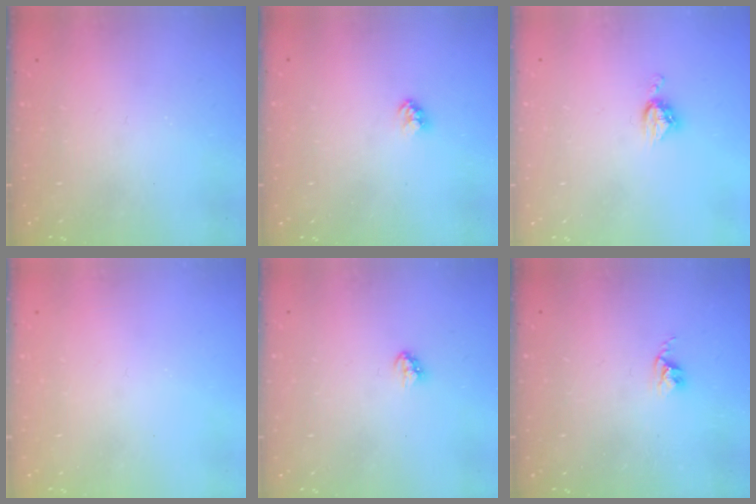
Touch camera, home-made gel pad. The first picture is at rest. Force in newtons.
{"total": 2.4, "press": 2.4, "slide": 0.1}
{"total": 5.4, "press": 5.4, "slide": 0.1}
{"total": 0.0}
{"total": 2.9, "press": 2.9, "slide": 0.2}
{"total": 2.4, "press": 2.4, "slide": 0.3}